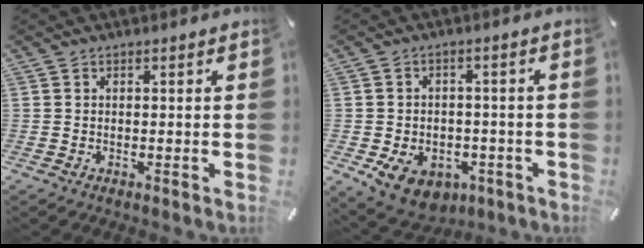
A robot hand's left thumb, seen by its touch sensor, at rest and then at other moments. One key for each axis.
{"total": 9.3, "fx": -3.9, "fy": 7.1, "fz": 4.6, "tx": -0.078, "ty": 0.026, "tz": -0.067}